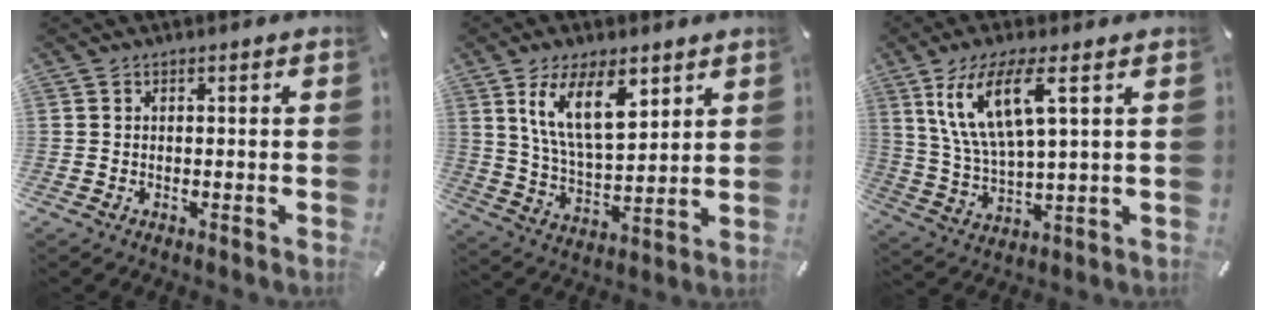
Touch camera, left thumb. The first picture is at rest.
{"total": 14.1, "force": [7.7, 6.6, 9.8], "torque": [-0.196, -0.020, 0.137]}
{"total": 13.3, "force": [6.4, 3.8, 11.1], "torque": [-0.252, -0.007, 0.106]}